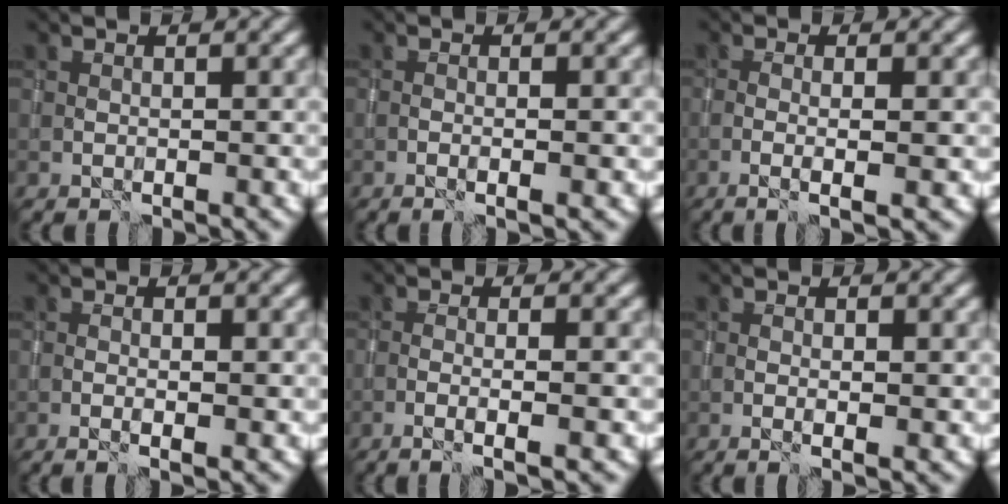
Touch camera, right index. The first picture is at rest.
{"total": 1.7, "force": [-0.5, 0.0, 1.6], "torque": [-0.026, 0.003, -0.011]}
{"total": 3.0, "force": [-0.5, 0.5, 2.9], "torque": [-0.048, 0.000, -0.014]}
{"total": 1.8, "force": [-0.5, 0.1, 1.7], "torque": [-0.032, 0.000, -0.009]}
{"total": 3.4, "force": [-1.3, 0.5, 3.2], "torque": [-0.050, 0.003, -0.031]}
{"total": 1.9, "force": [-0.2, 0.2, 1.9], "torque": [-0.035, -0.002, -0.004]}